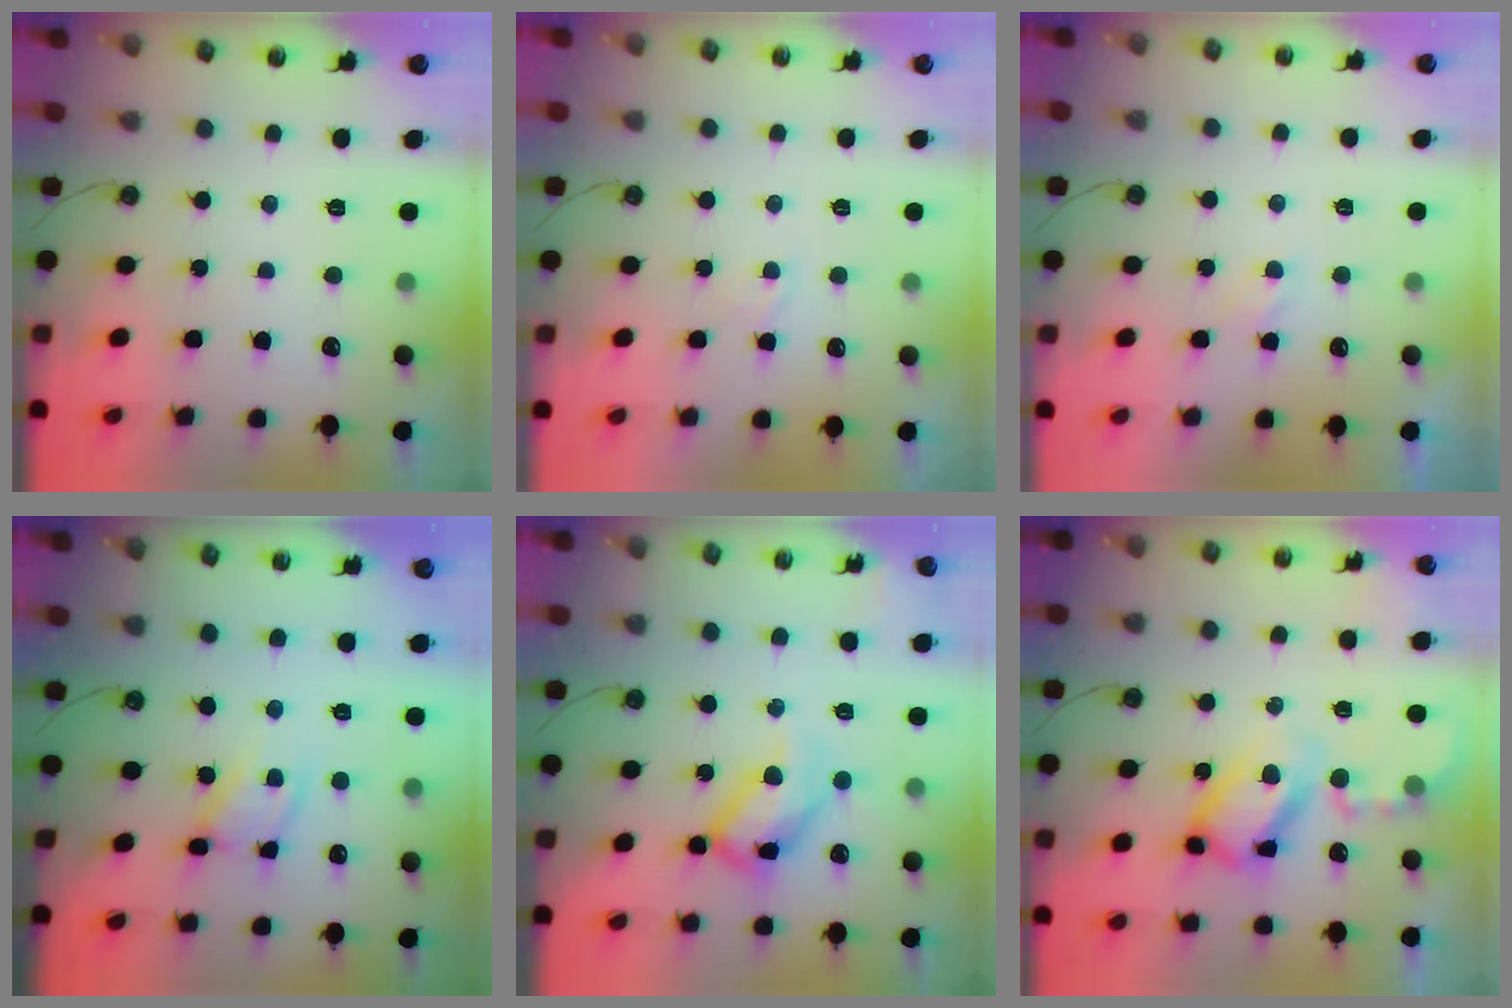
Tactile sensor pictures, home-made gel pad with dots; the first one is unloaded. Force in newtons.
{"total": 2.9, "press": 2.9, "slide": 0.4}
{"total": 3.2, "press": 3.1, "slide": 0.4}
{"total": 8.3, "press": 8.3, "slide": 0.5}
{"total": 15.8, "press": 15.7, "slide": 2.2}
{"total": 14.9, "press": 14.9, "slide": 1.4}